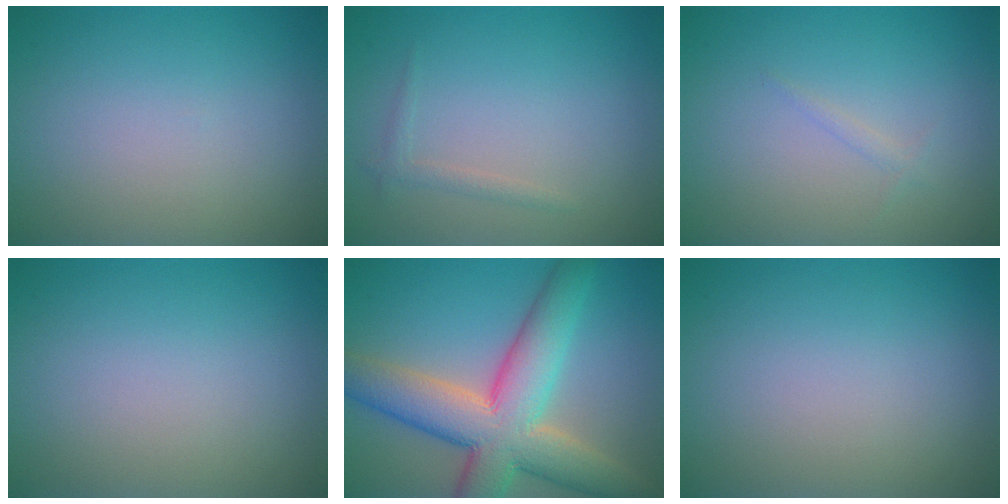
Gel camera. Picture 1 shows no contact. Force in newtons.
{"total": 1.0, "press": 1.0, "slide": 0.0}
{"total": 0.7, "press": 0.7, "slide": 0.1}
{"total": 0.0}
{"total": 10.5, "press": 10.5, "slide": 0.8}
{"total": 0.0}